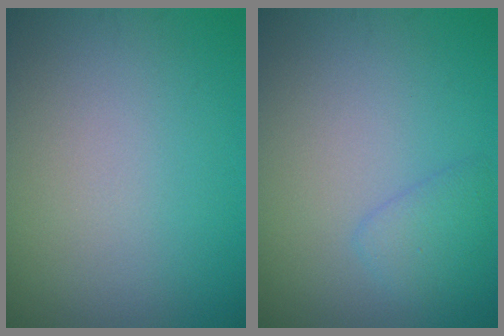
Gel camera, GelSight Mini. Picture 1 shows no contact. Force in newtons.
{"total": 1.8, "press": 1.8, "slide": 0.1}